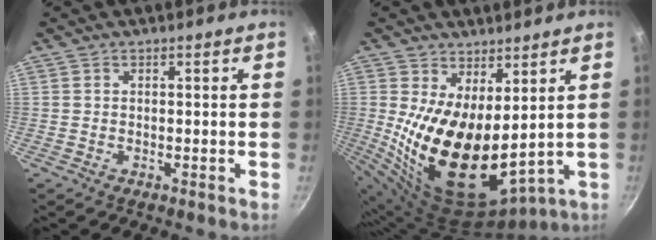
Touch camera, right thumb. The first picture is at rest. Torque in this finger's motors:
{"motor_torque": [-0.92, 2.55, 2.77, 0.00, 0.58]}